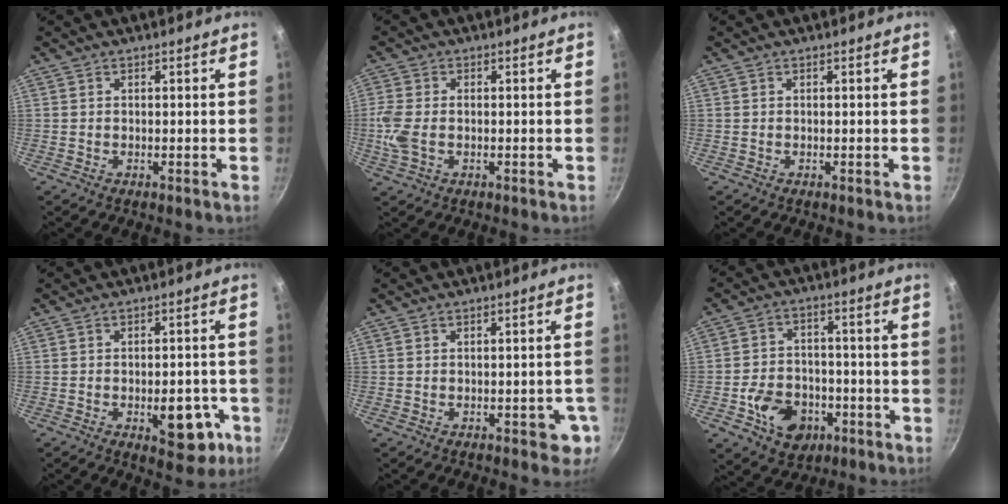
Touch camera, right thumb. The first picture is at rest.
{"total": 5.7, "force": [-0.8, 3.4, 4.5], "torque": [-0.109, -0.001, -0.019]}
{"total": 0.0}
{"total": 9.8, "force": [-3.3, 5.1, 7.6], "torque": [-0.064, 0.016, -0.035]}
{"total": 4.3, "force": [-1.4, 2.4, 3.2], "torque": [-0.010, 0.014, -0.013]}
{"total": 11.8, "force": [-4.6, 8.8, 6.3], "torque": [-0.077, 0.038, -0.067]}